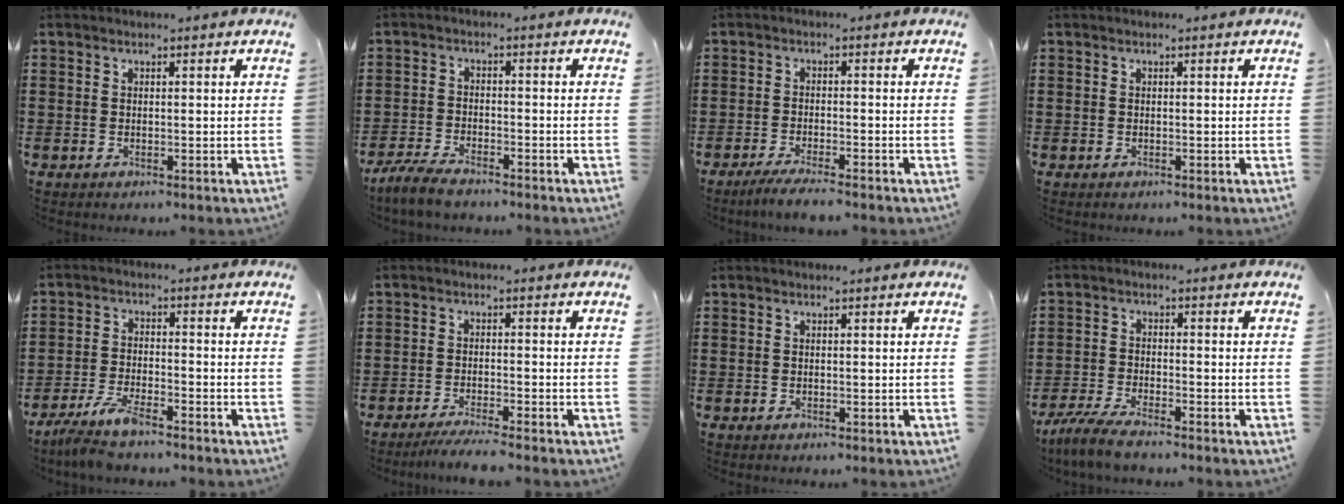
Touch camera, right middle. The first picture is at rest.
{"total": 3.9, "force": [-3.5, 0.6, 1.7], "torque": [-0.050, -0.005, -0.075]}
{"total": 2.8, "force": [-2.6, -0.3, 1.1], "torque": [-0.024, -0.005, -0.052]}
{"total": 0.0}
{"total": 5.3, "force": [-4.5, 0.6, 2.8], "torque": [-0.073, -0.012, -0.090]}
{"total": 3.2, "force": [-2.9, -0.4, 1.3], "torque": [-0.020, -0.003, -0.057]}
{"total": 0.0}
{"total": 4.2, "force": [-3.7, 0.1, 2.1], "torque": [-0.063, -0.013, -0.078]}